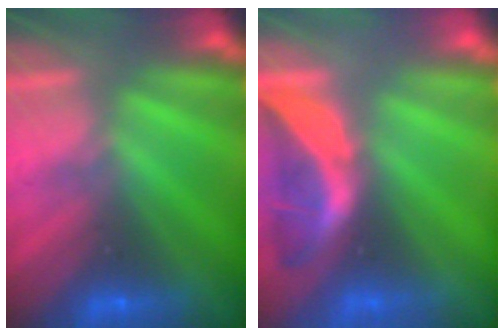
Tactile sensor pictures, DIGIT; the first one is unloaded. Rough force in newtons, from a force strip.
{"total": 1.8}